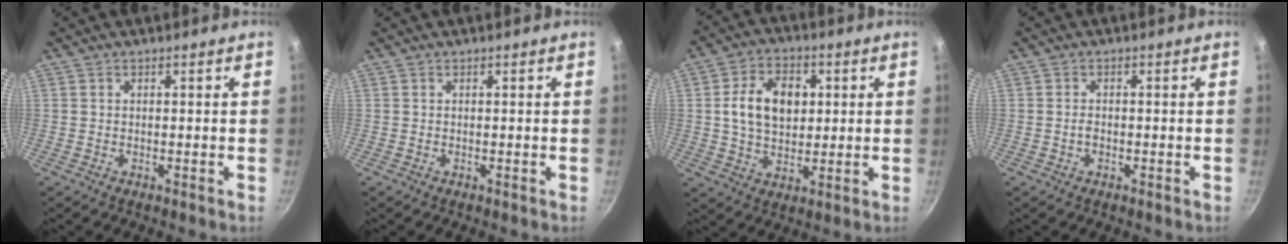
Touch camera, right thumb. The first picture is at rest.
{"total": 0.0}
{"total": 11.7, "force": [2.0, 8.2, 8.2], "torque": [-0.116, 0.004, 0.029]}
{"total": 1.4, "force": [-0.4, 1.0, 0.9], "torque": [-0.017, 0.006, -0.008]}